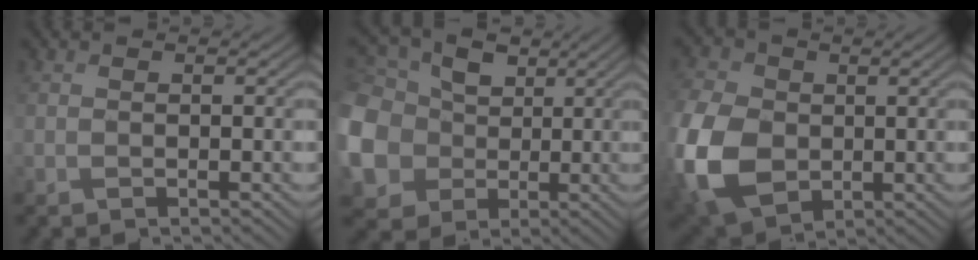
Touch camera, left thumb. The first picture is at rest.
{"total": 14.1, "force": [0.8, 12.2, 6.9], "torque": [-0.256, -0.012, 0.013]}
{"total": 13.0, "force": [-1.8, 9.5, 8.7], "torque": [-0.262, -0.022, -0.040]}